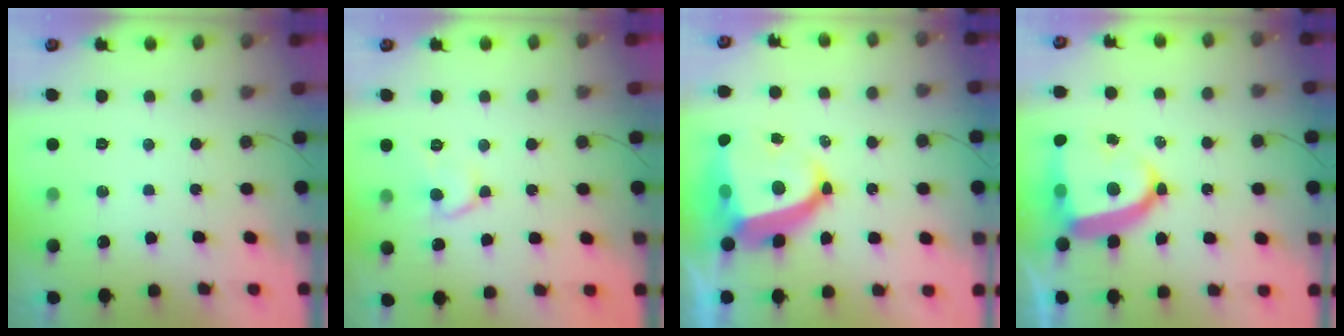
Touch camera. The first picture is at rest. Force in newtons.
{"total": 9.0, "press": 9.0, "slide": 0.8}
{"total": 15.5, "press": 15.3, "slide": 2.3}
{"total": 16.0, "press": 15.9, "slide": 1.9}